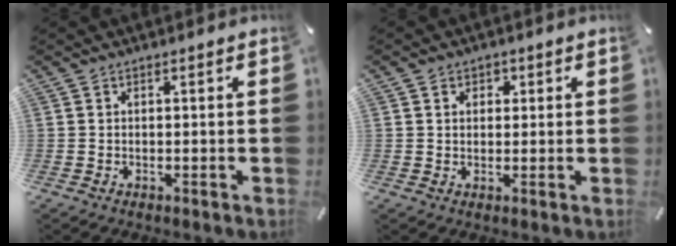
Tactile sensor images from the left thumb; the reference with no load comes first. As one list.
[{"total": 2.3, "force": [0.5, 2.1, 0.7], "torque": [-0.001, 0.002, 0.002]}]